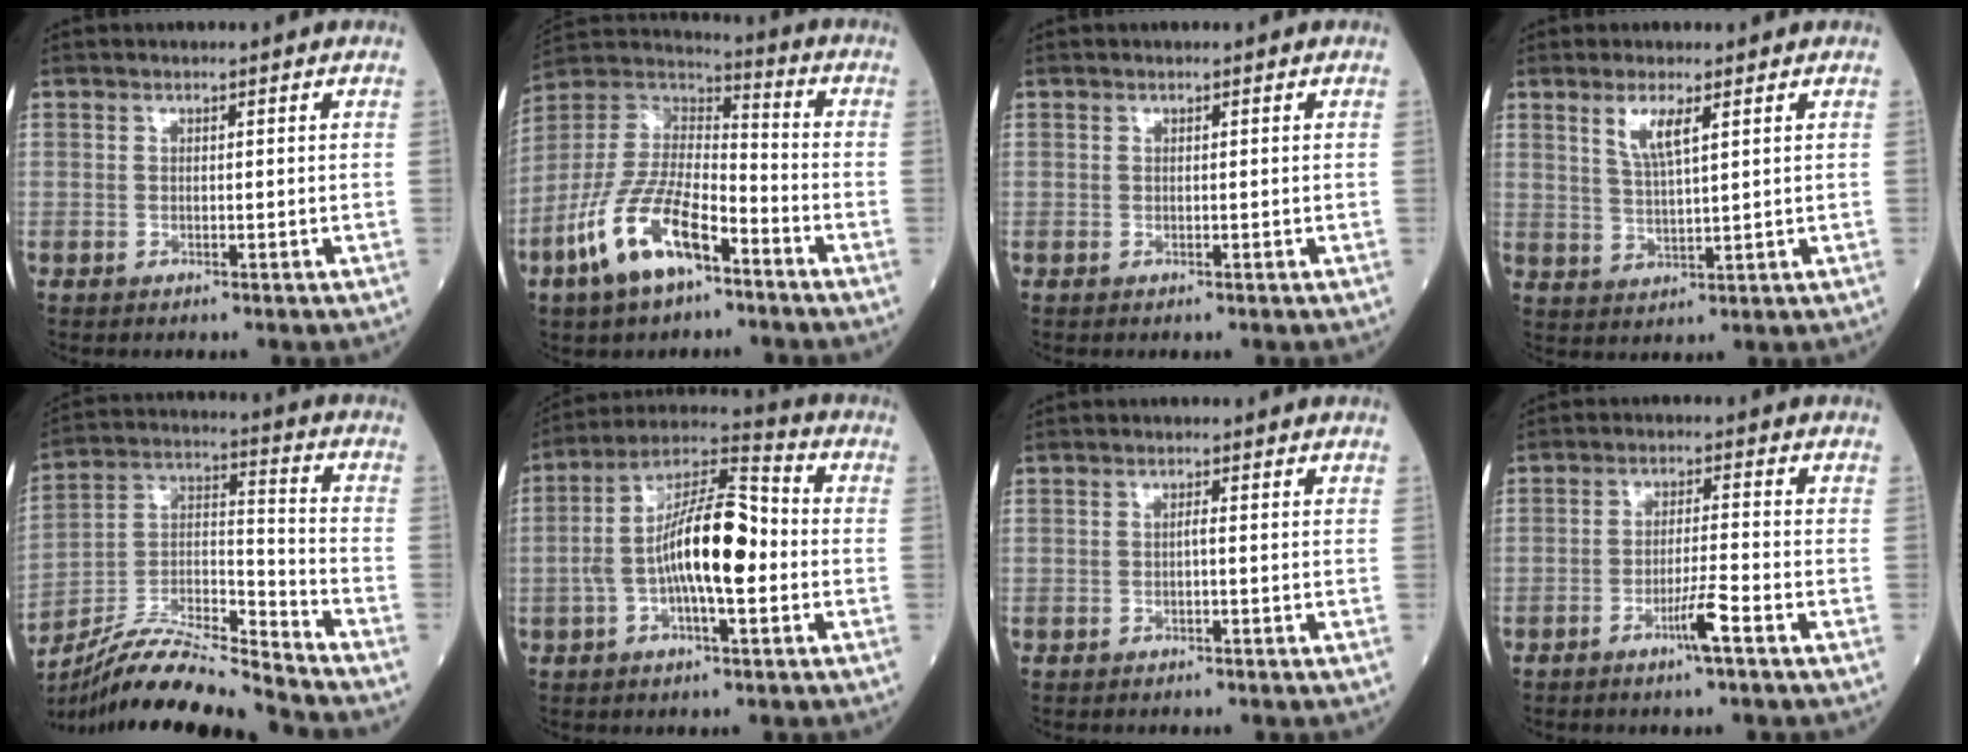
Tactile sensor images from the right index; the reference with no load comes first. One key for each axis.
{"total": 16.1, "fx": -8.4, "fy": 6.2, "fz": 12.1, "tx": -0.266, "ty": -0.001, "tz": -0.159}
{"total": 0.0}
{"total": 5.0, "fx": 2.4, "fy": 1.2, "fz": 4.2, "tx": -0.090, "ty": -0.001, "tz": 0.052}
{"total": 19.0, "fx": -17.8, "fy": 0.3, "fz": 6.7, "tx": -0.149, "ty": 0.012, "tz": -0.323}
{"total": 14.8, "fx": -1.4, "fy": 4.1, "fz": 14.1, "tx": -0.274, "ty": 0.030, "tz": -0.028}
{"total": 1.0, "fx": -0.2, "fy": 0.3, "fz": 0.9, "tx": -0.022, "ty": 0.001, "tz": -0.004}
{"total": 5.1, "fx": -2.9, "fy": 0.0, "fz": 4.2, "tx": -0.082, "ty": -0.003, "tz": -0.053}